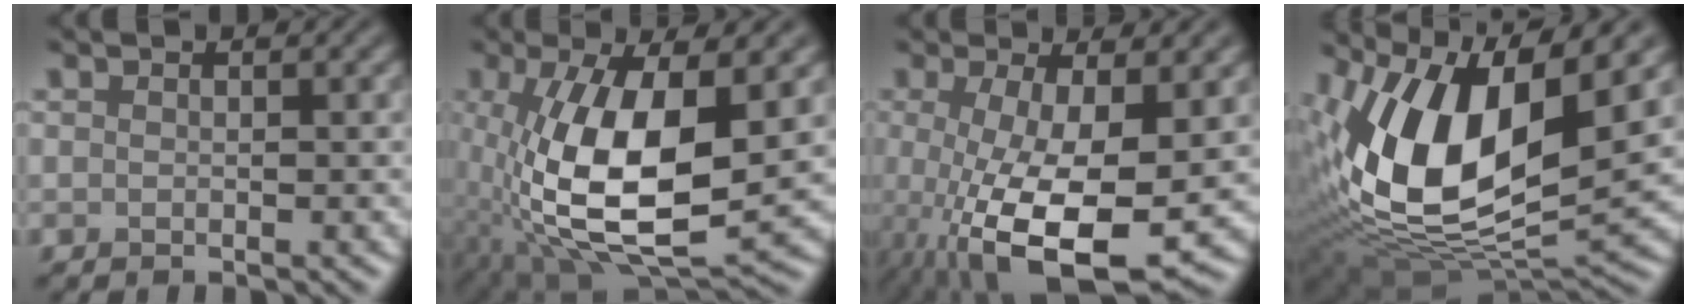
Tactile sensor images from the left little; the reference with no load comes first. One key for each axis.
{"total": 12.3, "fx": 0.0, "fy": 5.4, "fz": 11.1, "tx": -0.215, "ty": -0.017, "tz": 0.005}
{"total": 10.6, "fx": -2.4, "fy": 3.6, "fz": 9.7, "tx": -0.183, "ty": -0.024, "tz": -0.031}
{"total": 13.7, "fx": 3.3, "fy": 6.9, "fz": 11.4, "tx": -0.217, "ty": -0.007, "tz": 0.052}